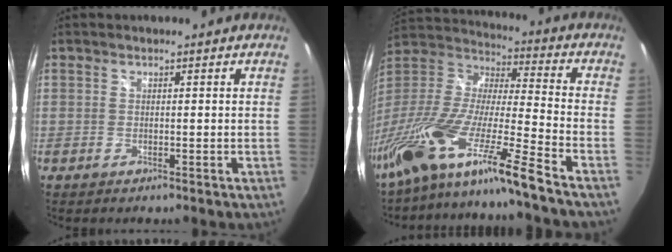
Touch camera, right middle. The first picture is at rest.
{"total": 22.5, "force": [-16.5, -0.7, 15.2], "torque": [-0.260, -0.061, -0.302]}